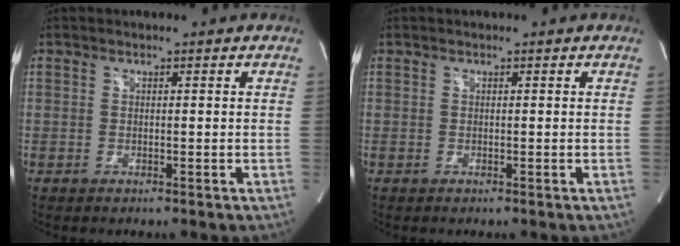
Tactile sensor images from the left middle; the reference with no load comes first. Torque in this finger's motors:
{"motor_torque": [-0.03, 0.01, 0.03, 0.01]}